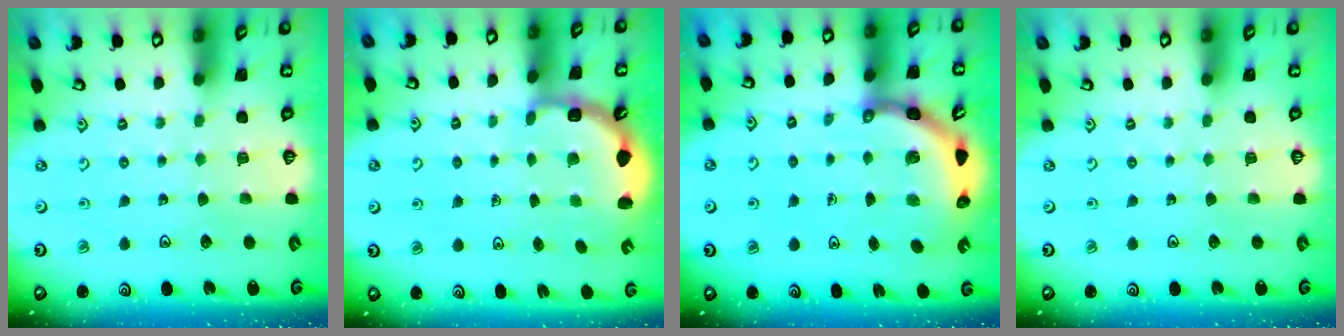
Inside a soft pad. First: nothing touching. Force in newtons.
{"total": 3.2, "press": 2.6, "slide": 1.9}
{"total": 6.0, "press": 5.7, "slide": 1.8}
{"total": 0.0}